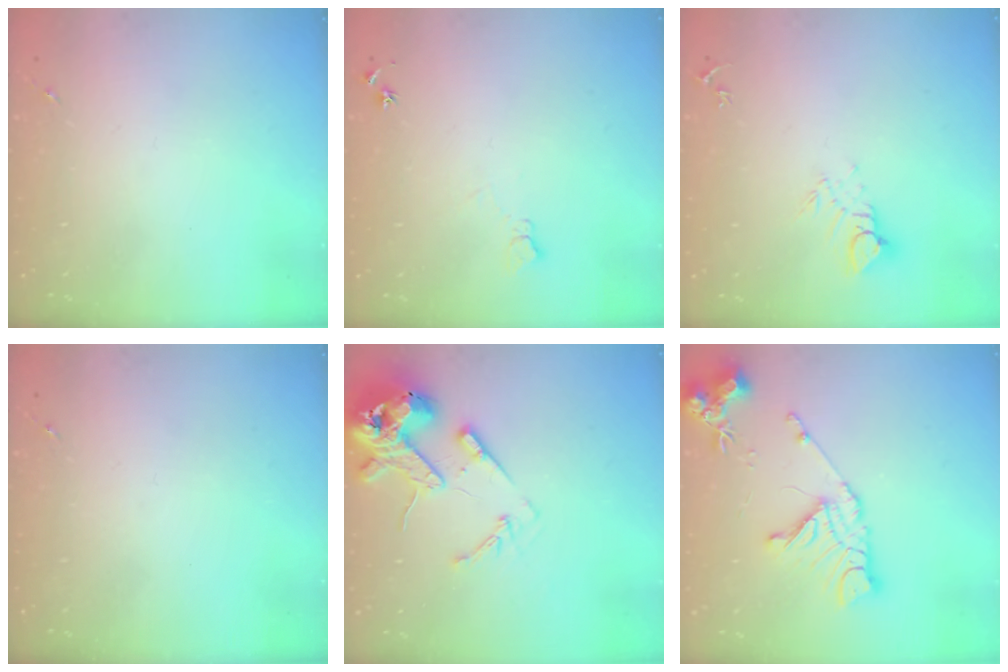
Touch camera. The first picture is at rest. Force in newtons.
{"total": 6.2, "press": 6.1, "slide": 0.8}
{"total": 5.2, "press": 5.2, "slide": 0.4}
{"total": 0.0}
{"total": 14.8, "press": 14.6, "slide": 2.1}
{"total": 15.4, "press": 15.3, "slide": 1.8}